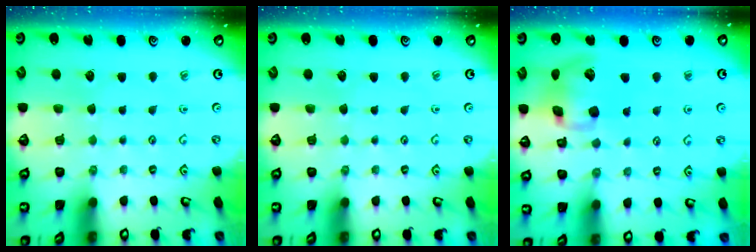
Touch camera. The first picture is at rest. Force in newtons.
{"total": 0.0}
{"total": 12.8, "press": 12.6, "slide": 2.2}